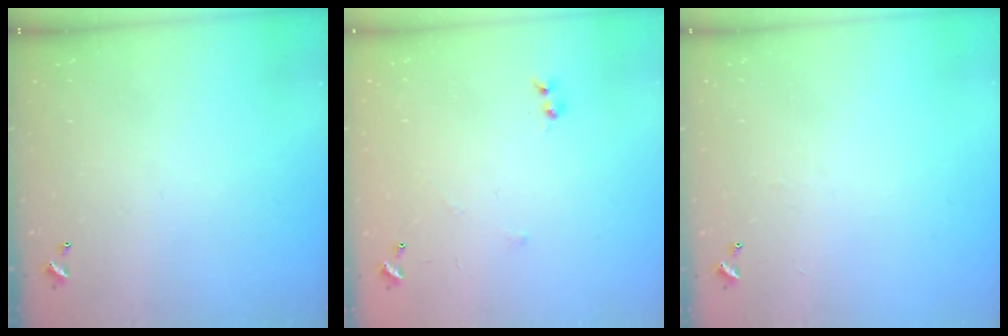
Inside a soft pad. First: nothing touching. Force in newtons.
{"total": 6.1, "press": 6.1, "slide": 0.8}
{"total": 2.6, "press": 2.6, "slide": 0.4}